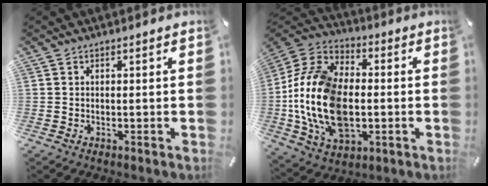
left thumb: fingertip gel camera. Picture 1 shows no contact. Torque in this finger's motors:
{"motor_torque": [2.06, 2.95, 2.77, 0.00, 0.62]}